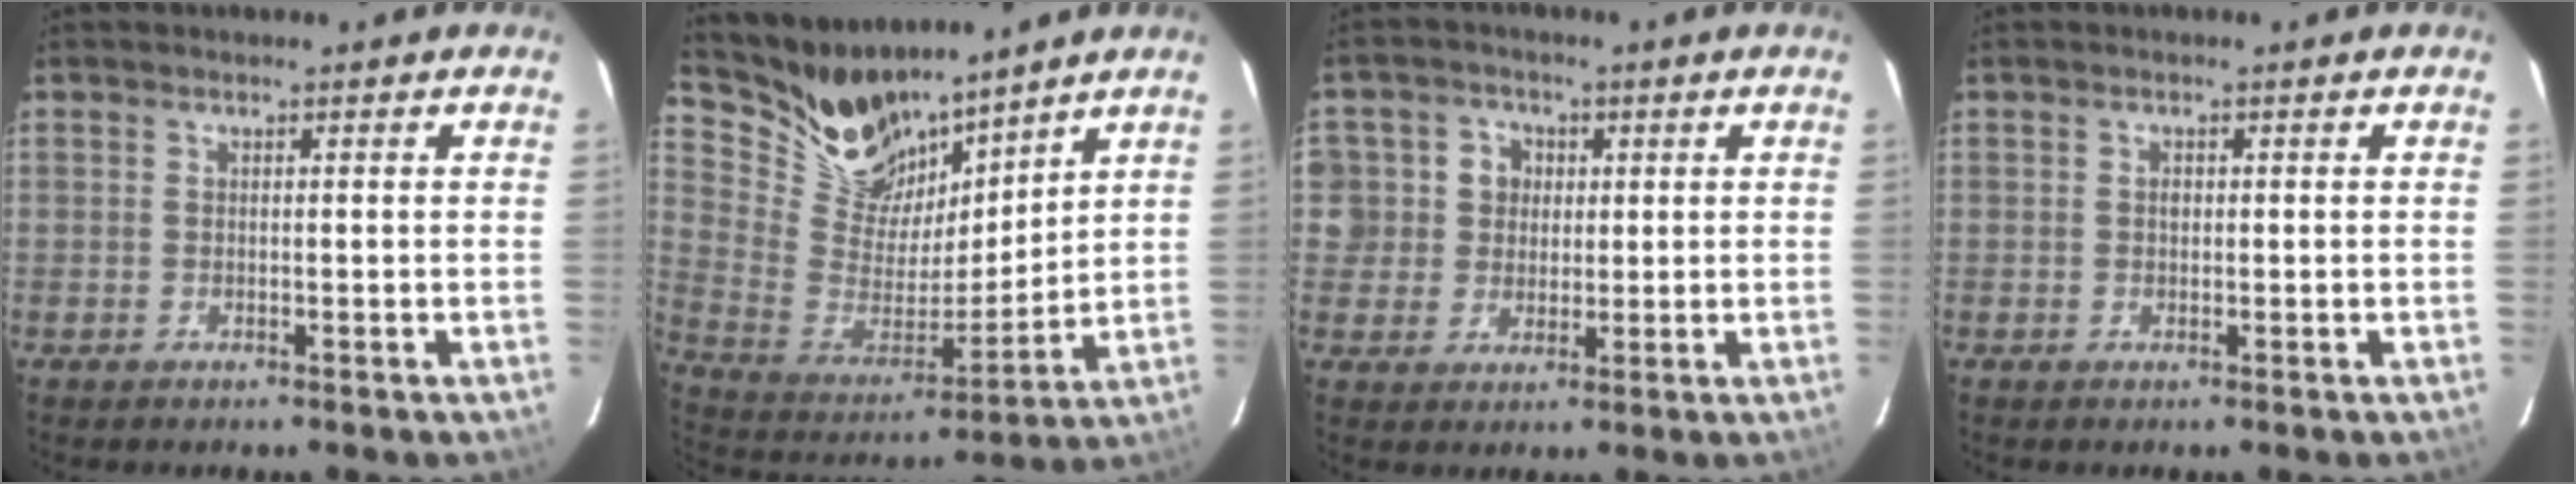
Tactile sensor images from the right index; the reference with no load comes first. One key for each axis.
{"total": 16.3, "fx": 13.4, "fy": 7.8, "fz": 5.1, "tx": -0.141, "ty": -0.005, "tz": 0.264}
{"total": 6.9, "fx": 0.9, "fy": 6.8, "fz": 1.1, "tx": -0.017, "ty": 0.029, "tz": 0.016}
{"total": 0.8, "fx": 0.0, "fy": 0.7, "fz": 0.4, "tx": -0.006, "ty": 0.004, "tz": 0.001}